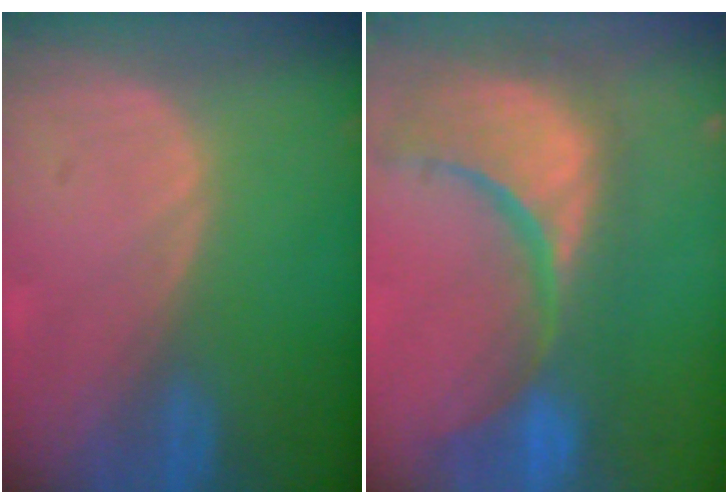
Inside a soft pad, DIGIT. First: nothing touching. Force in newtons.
{"total": 15.3, "press": 12.2, "slide": 9.3}